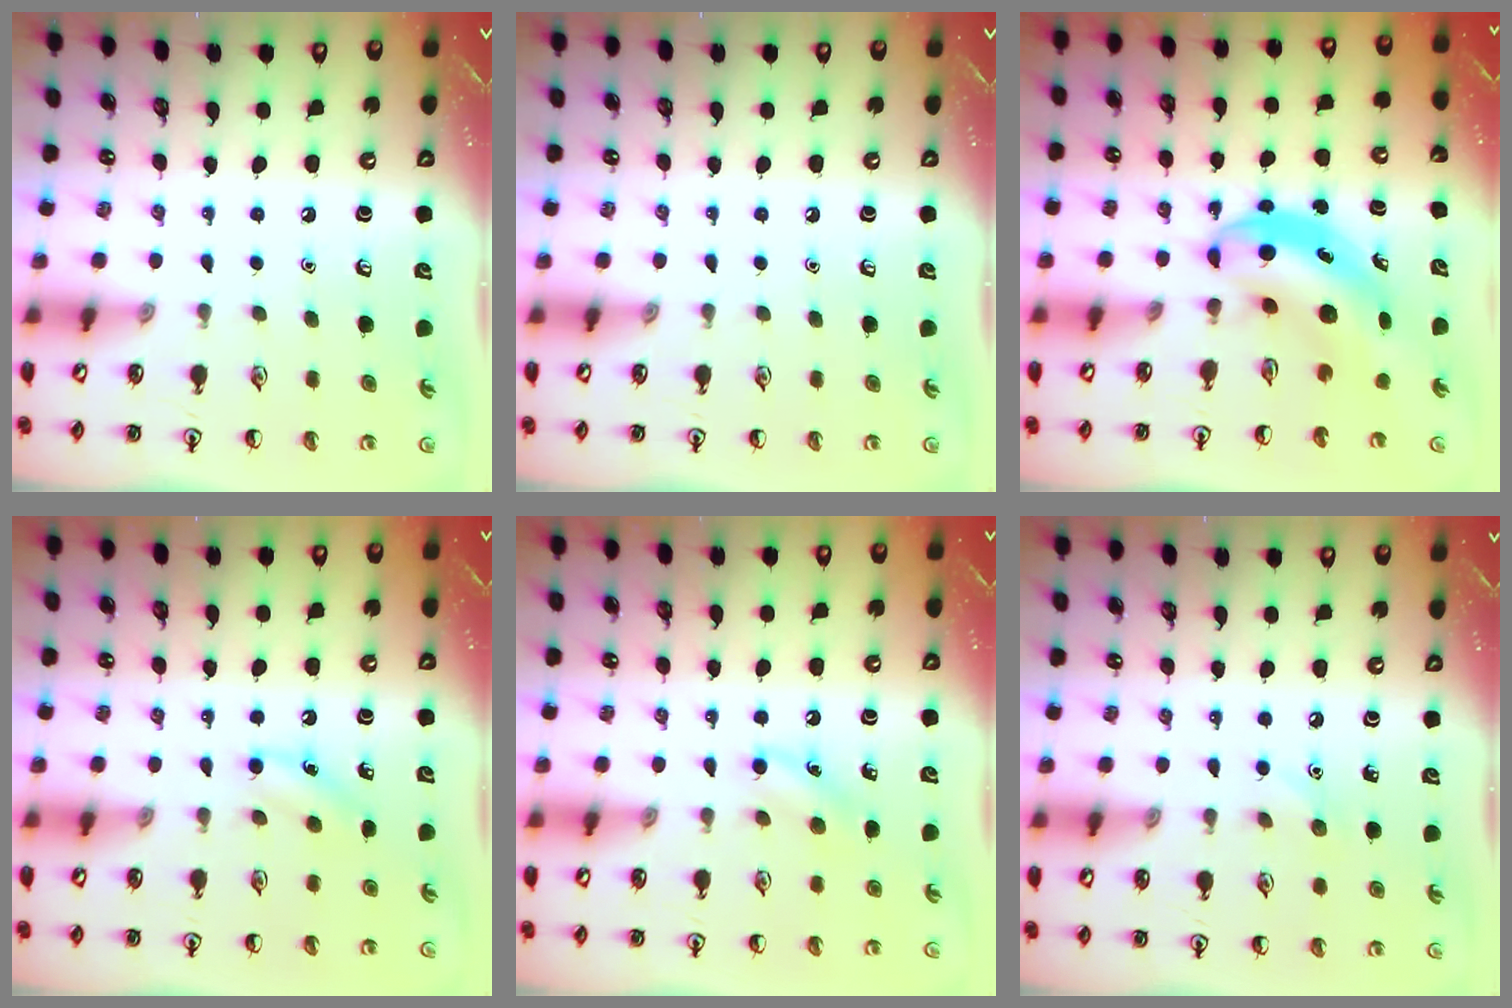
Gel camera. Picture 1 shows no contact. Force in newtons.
{"total": 0.0}
{"total": 5.7, "press": 5.4, "slide": 1.5}
{"total": 6.2, "press": 6.0, "slide": 1.7}
{"total": 7.4, "press": 7.2, "slide": 1.9}
{"total": 4.8, "press": 4.5, "slide": 1.6}